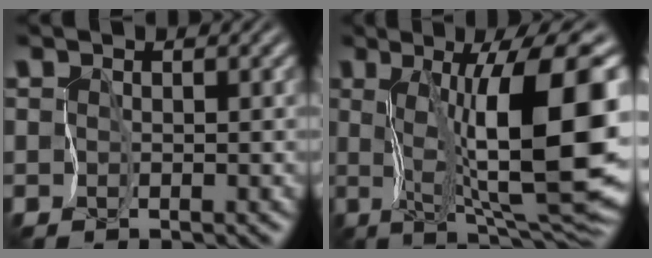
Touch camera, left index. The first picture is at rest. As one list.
[{"total": 12.6, "force": [1.2, 3.0, 12.2], "torque": [-0.172, -0.005, 0.018]}]